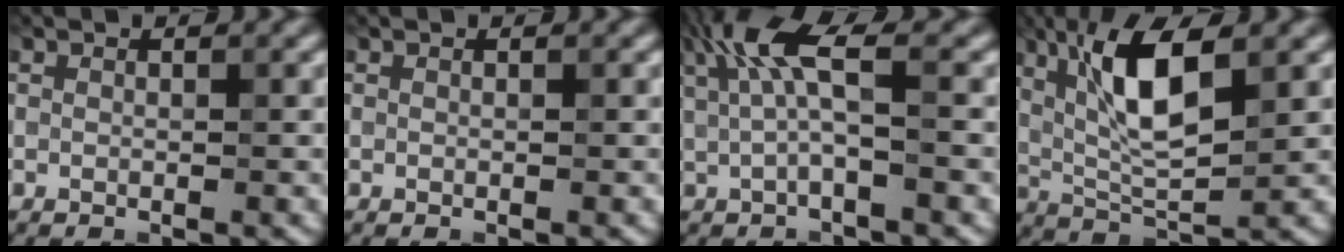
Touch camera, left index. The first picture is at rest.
{"total": 0.0}
{"total": 4.8, "force": [1.3, 1.2, 4.5], "torque": [-0.089, 0.006, 0.020]}
{"total": 8.0, "force": [2.4, 2.3, 7.3], "torque": [-0.134, 0.000, 0.044]}